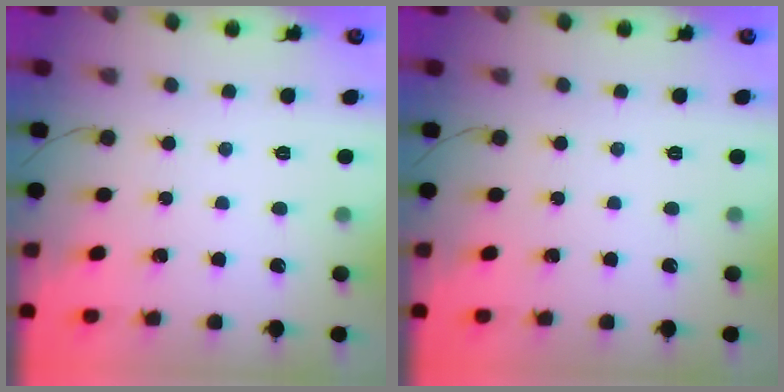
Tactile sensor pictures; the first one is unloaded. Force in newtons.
{"total": 0.0}